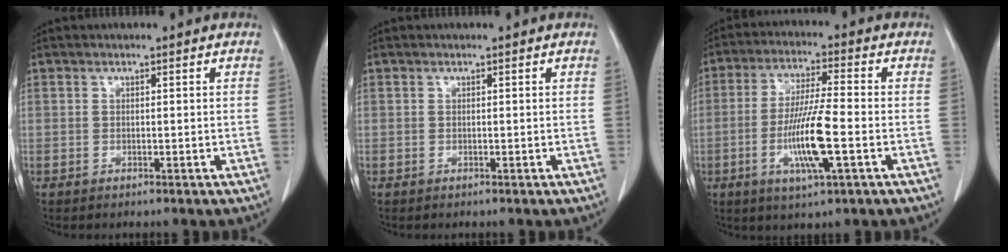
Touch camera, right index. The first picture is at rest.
{"total": 0.0}
{"total": 10.5, "force": [-2.8, 0.6, 10.1], "torque": [-0.195, -0.010, -0.053]}